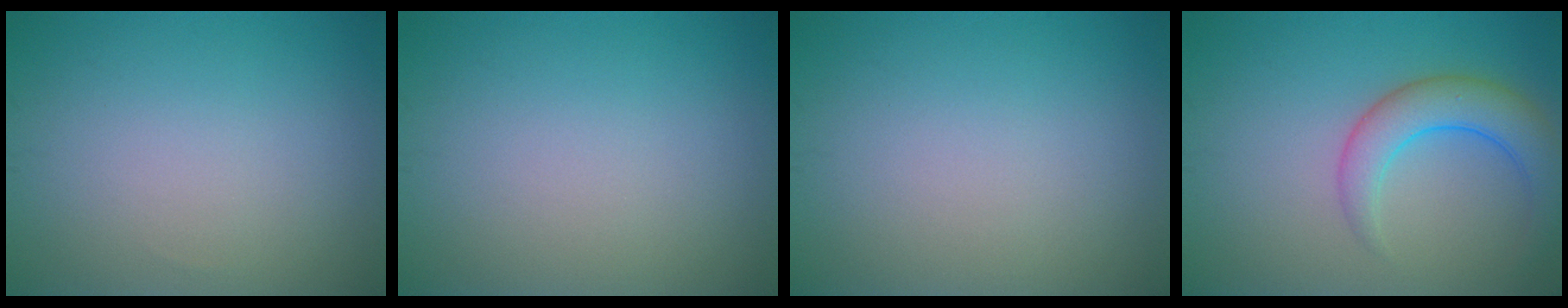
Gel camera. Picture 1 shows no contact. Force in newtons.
{"total": 0.0}
{"total": 0.0}
{"total": 4.6, "press": 4.6, "slide": 0.3}